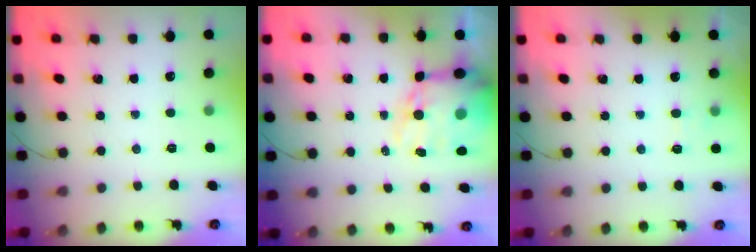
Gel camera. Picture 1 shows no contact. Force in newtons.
{"total": 17.5, "press": 17.0, "slide": 4.2}
{"total": 6.2, "press": 6.0, "slide": 1.7}